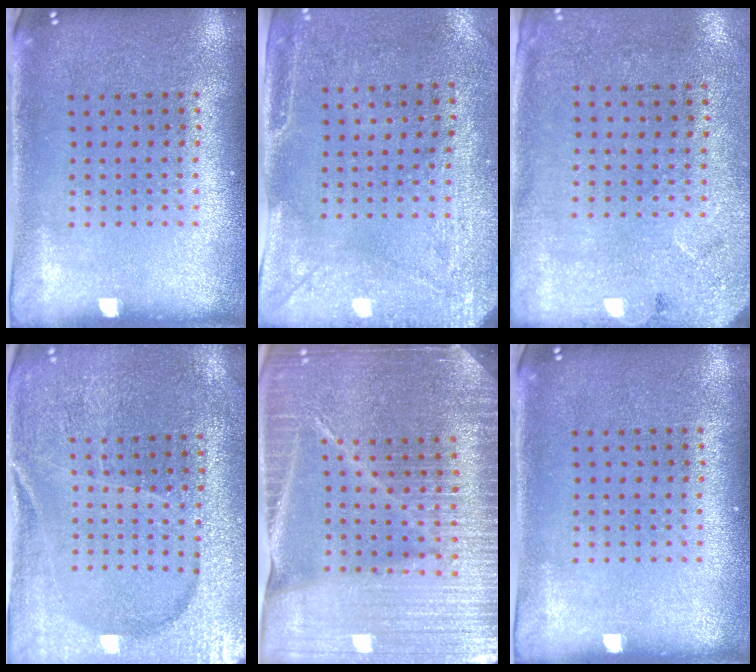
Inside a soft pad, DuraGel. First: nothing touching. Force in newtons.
{"total": 3.0, "press": 2.3, "slide": 1.8}
{"total": 2.7, "press": 2.2, "slide": 1.6}
{"total": 3.1, "press": 3.0, "slide": 0.5}
{"total": 5.1, "press": 4.6, "slide": 2.3}
{"total": 0.0}